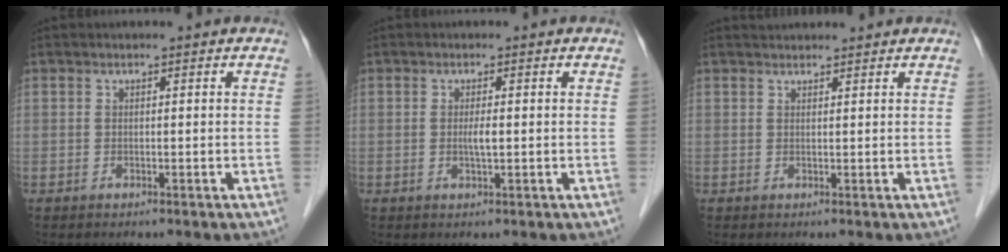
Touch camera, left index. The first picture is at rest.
{"total": 1.5, "force": [-0.1, 0.1, 1.5], "torque": [-0.030, -0.002, -0.002]}
{"total": 2.3, "force": [2.3, 0.3, 0.2], "torque": [-0.008, 0.025, 0.040]}